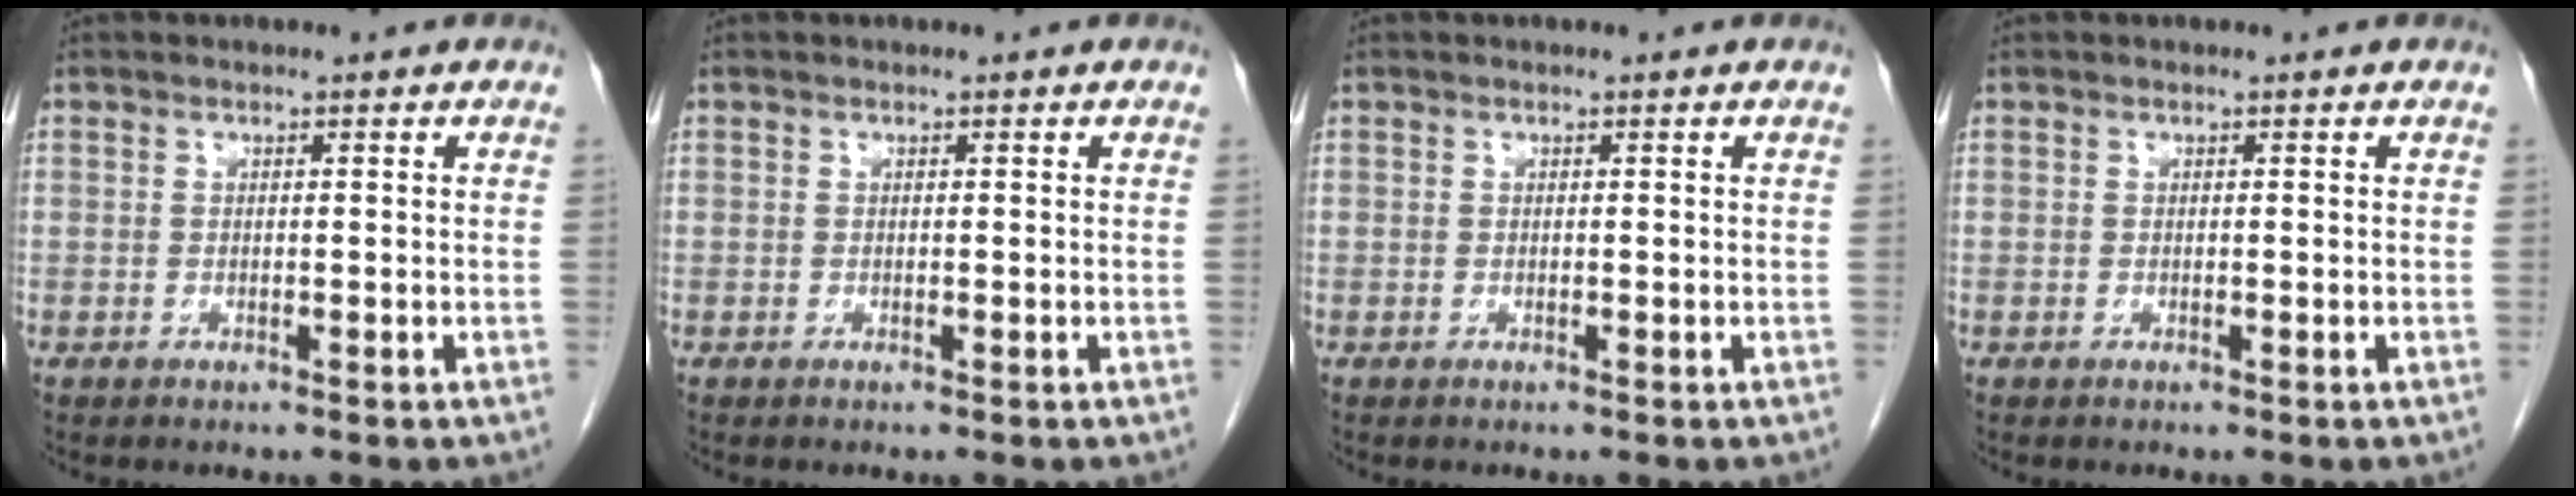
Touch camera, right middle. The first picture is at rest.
{"total": 0.0}
{"total": 0.0}
{"total": 0.0}